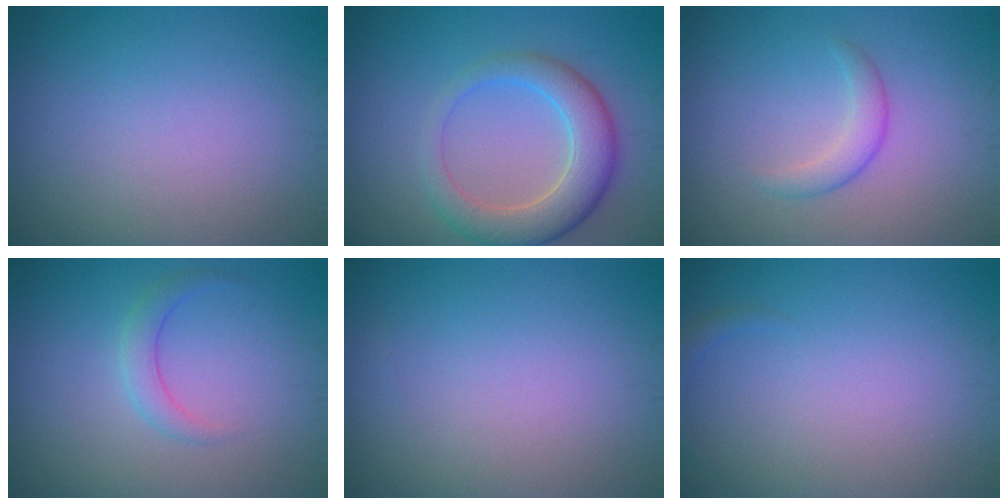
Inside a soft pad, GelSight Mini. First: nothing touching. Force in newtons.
{"total": 5.6, "press": 5.5, "slide": 0.4}
{"total": 1.8, "press": 1.8, "slide": 0.1}
{"total": 1.7, "press": 1.7, "slide": 0.1}
{"total": 0.0}
{"total": 0.8, "press": 0.8, "slide": 0.0}